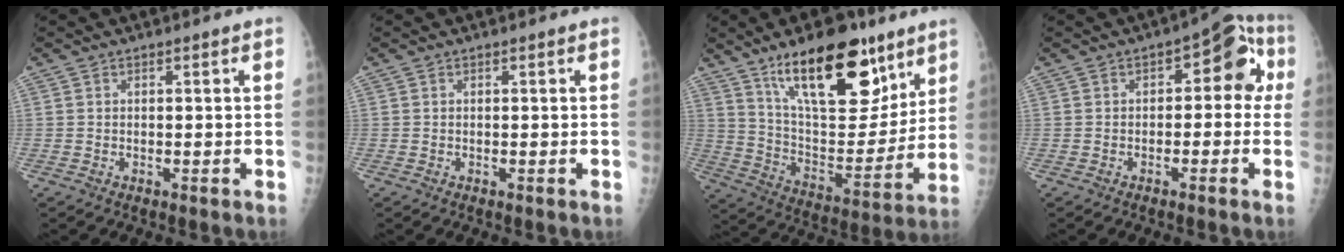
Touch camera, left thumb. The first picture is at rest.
{"total": 0.0}
{"total": 22.9, "force": [14.3, 9.5, 15.2], "torque": [-0.188, -0.068, 0.242]}
{"total": 8.7, "force": [0.1, 5.3, 7.0], "torque": [-0.039, 0.040, -0.012]}